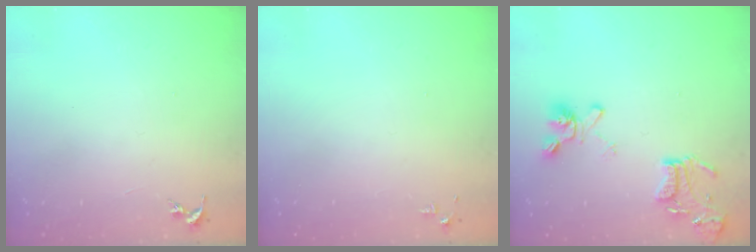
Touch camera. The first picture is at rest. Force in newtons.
{"total": 2.8, "press": 2.8, "slide": 0.4}
{"total": 15.8, "press": 15.7, "slide": 1.9}